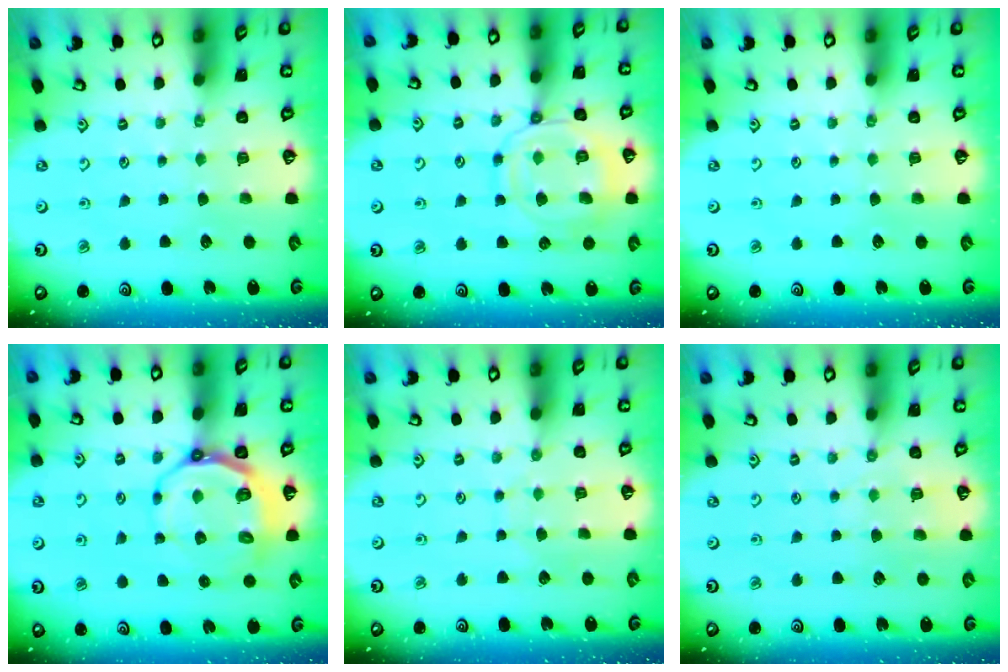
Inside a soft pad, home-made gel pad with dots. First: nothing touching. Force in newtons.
{"total": 13.4, "press": 13.3, "slide": 1.2}
{"total": 0.0}
{"total": 9.1, "press": 8.4, "slide": 3.5}
{"total": 4.9, "press": 4.9, "slide": 0.4}
{"total": 4.0, "press": 3.9, "slide": 0.5}